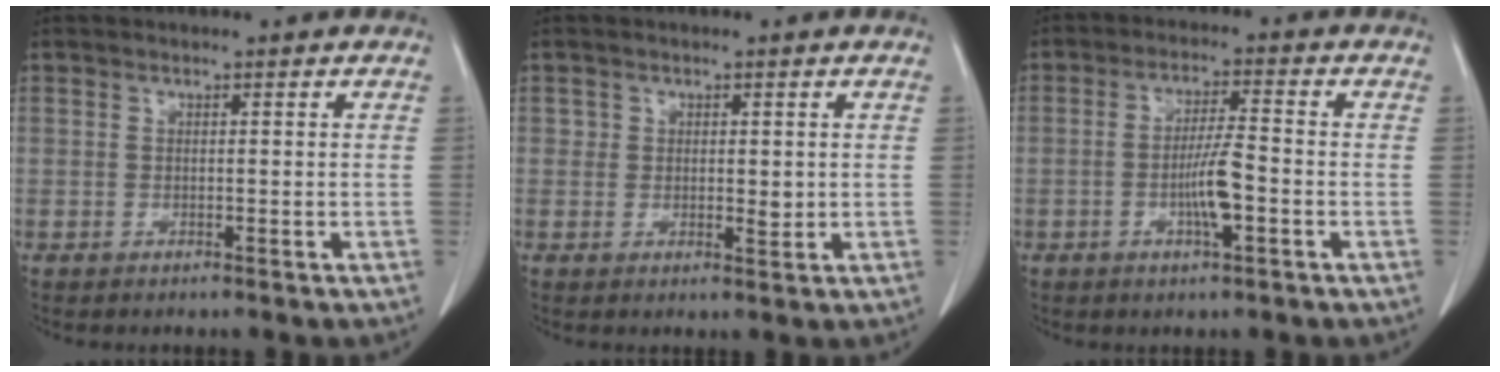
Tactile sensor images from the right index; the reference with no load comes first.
{"total": 2.3, "force": [0.4, 1.6, 1.6], "torque": [-0.017, -0.005, 0.006]}
{"total": 6.0, "force": [-1.7, 0.6, 5.7], "torque": [-0.111, 0.000, -0.030]}